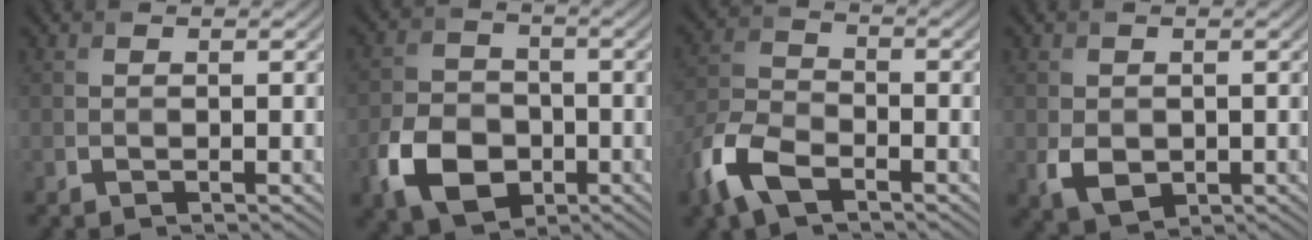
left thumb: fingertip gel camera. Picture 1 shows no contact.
{"total": 8.5, "force": [-3.6, 6.0, 4.8], "torque": [-0.105, -0.013, -0.076]}
{"total": 8.3, "force": [-5.0, 4.1, 5.2], "torque": [-0.125, -0.009, -0.116]}
{"total": 3.5, "force": [-0.6, 2.7, 2.1], "torque": [-0.051, -0.013, -0.010]}